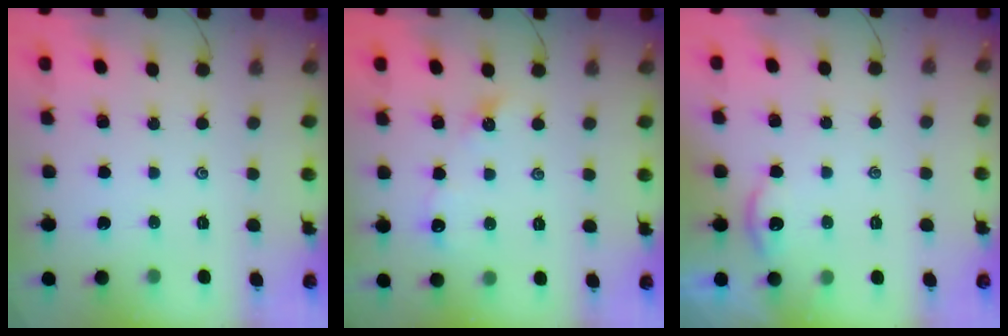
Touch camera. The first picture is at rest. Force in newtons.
{"total": 5.2, "press": 5.1, "slide": 0.5}
{"total": 1.9, "press": 1.9, "slide": 0.2}